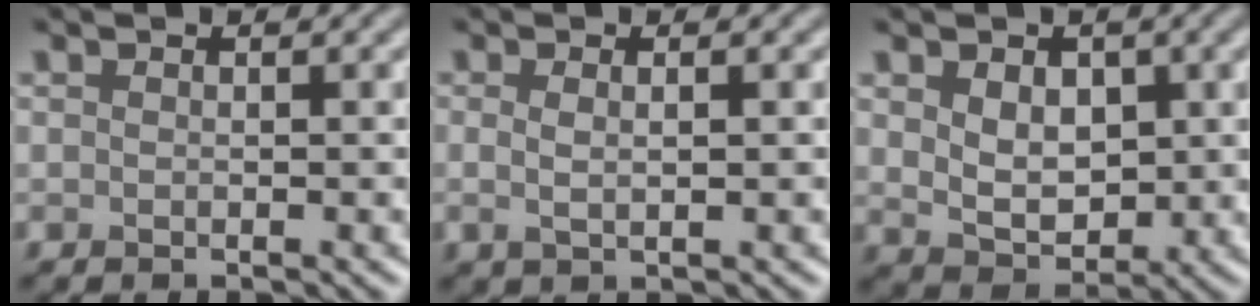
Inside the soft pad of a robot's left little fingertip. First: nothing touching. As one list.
[{"total": 1.5, "force": [0.2, 0.4, 1.4], "torque": [-0.027, 0.000, 0.004]}, {"total": 4.1, "force": [0.7, 2.9, 2.8], "torque": [-0.049, -0.008, 0.015]}]